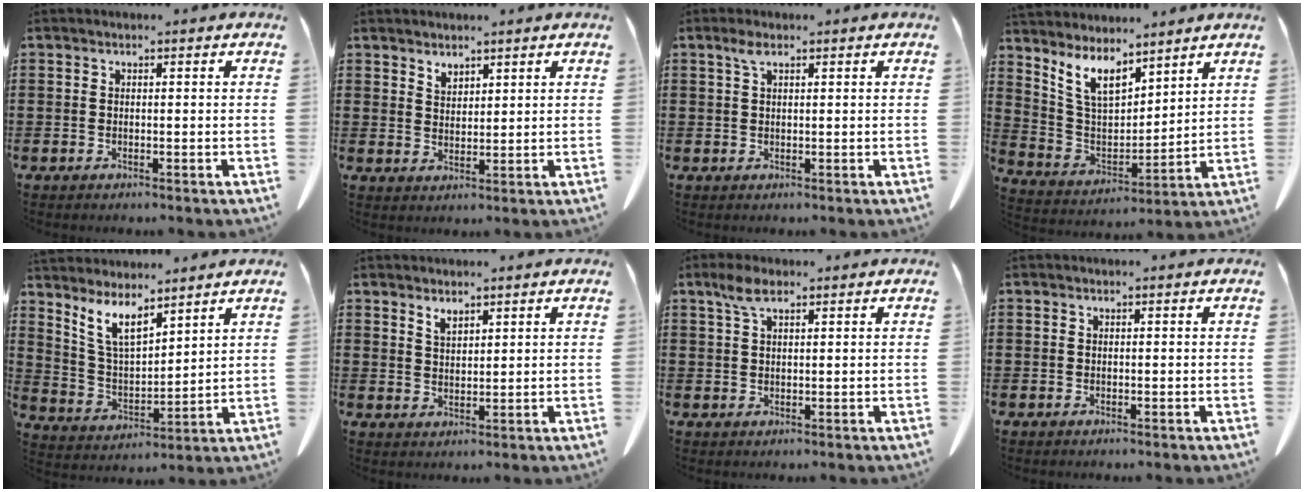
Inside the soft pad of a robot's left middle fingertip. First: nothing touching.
{"total": 2.3, "force": [2.1, 0.9, 0.3], "torque": [-0.011, -0.001, 0.043]}
{"total": 1.8, "force": [0.9, 0.6, 1.5], "torque": [-0.033, 0.002, 0.016]}
{"total": 8.4, "force": [6.4, 3.4, 4.2], "torque": [-0.108, -0.021, 0.120]}
{"total": 7.8, "force": [6.1, 2.4, 4.3], "torque": [-0.105, -0.024, 0.115]}
{"total": 2.1, "force": [1.9, 0.5, 0.8], "torque": [-0.020, -0.001, 0.036]}
{"total": 3.6, "force": [2.0, 1.3, 2.6], "torque": [-0.059, 0.004, 0.037]}
{"total": 0.0}